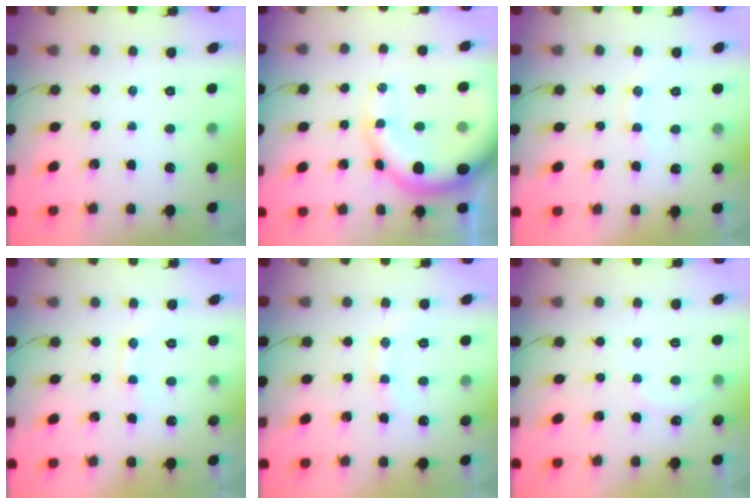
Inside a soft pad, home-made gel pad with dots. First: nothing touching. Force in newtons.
{"total": 15.0, "press": 14.6, "slide": 3.1}
{"total": 7.8, "press": 7.7, "slide": 1.5}
{"total": 7.8, "press": 7.7, "slide": 1.2}
{"total": 10.3, "press": 10.3, "slide": 0.9}
{"total": 5.9, "press": 5.8, "slide": 1.0}